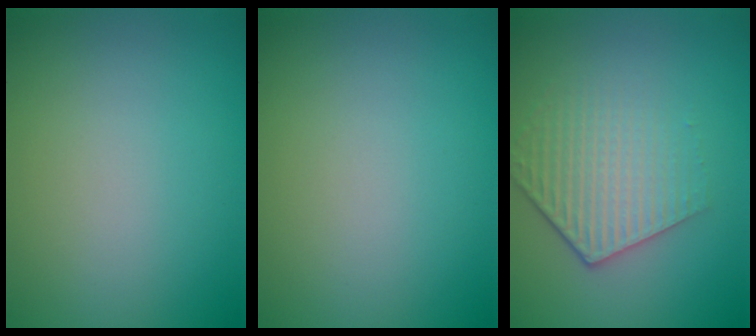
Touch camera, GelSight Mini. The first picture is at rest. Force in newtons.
{"total": 0.0}
{"total": 4.3, "press": 3.1, "slide": 3.0}